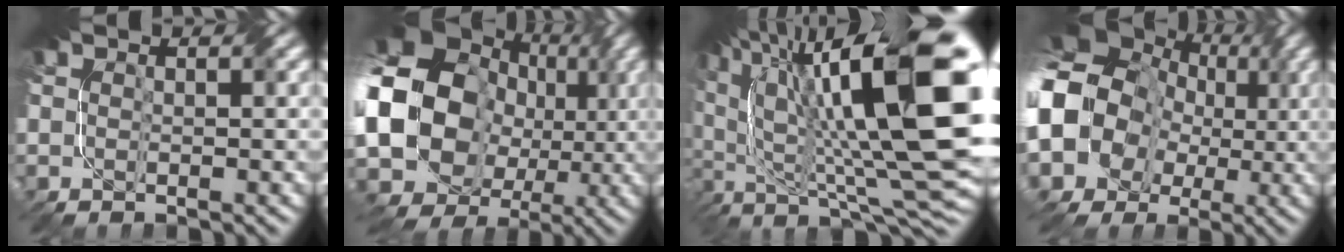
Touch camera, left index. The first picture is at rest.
{"total": 20.0, "force": [0.7, 17.1, 10.4], "torque": [-0.208, 0.015, -0.016]}
{"total": 18.3, "force": [4.9, 5.7, 16.7], "torque": [-0.271, 0.030, 0.095]}
{"total": 14.2, "force": [0.0, 12.2, 7.2], "torque": [-0.161, -0.003, -0.025]}